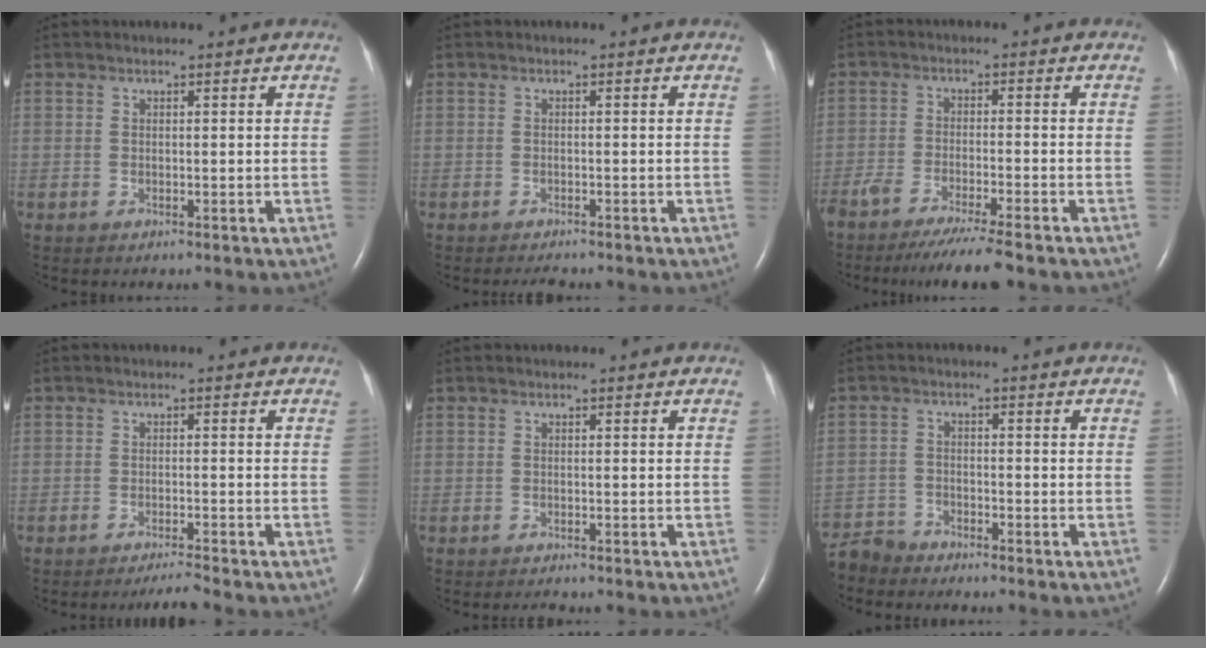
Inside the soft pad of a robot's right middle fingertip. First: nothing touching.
{"total": 1.9, "force": [-1.8, 0.4, 0.6], "torque": [-0.012, -0.006, -0.020]}
{"total": 9.8, "force": [-8.2, -0.1, 5.4], "torque": [-0.080, -0.027, -0.131]}
{"total": 2.4, "force": [-2.2, -0.8, 0.5], "torque": [-0.015, -0.012, -0.038]}
{"total": 0.8, "force": [-0.8, 0.0, 0.2], "torque": [-0.007, -0.004, -0.009]}
{"total": 5.2, "force": [-5.0, 1.1, -0.6], "torque": [0.014, -0.007, -0.102]}